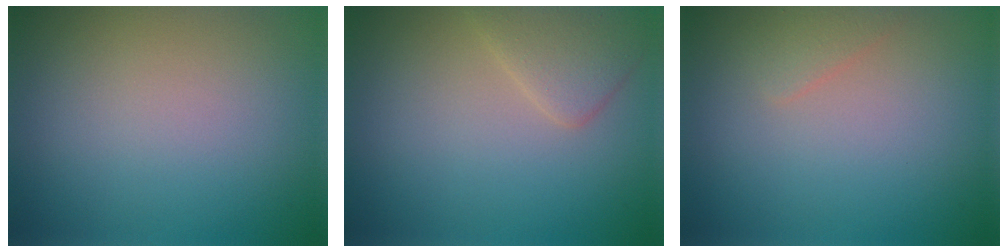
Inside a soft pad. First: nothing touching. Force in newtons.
{"total": 2.7, "press": 2.7, "slide": 0.1}
{"total": 0.9, "press": 0.9, "slide": 0.1}